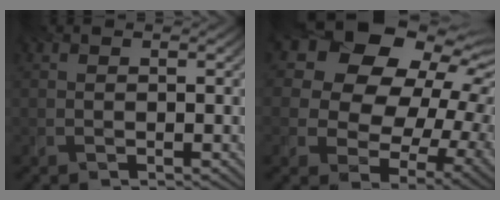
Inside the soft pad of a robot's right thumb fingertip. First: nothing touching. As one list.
[{"total": 15.3, "force": [4.8, 11.3, 9.1], "torque": [-0.185, 0.020, 0.089]}]